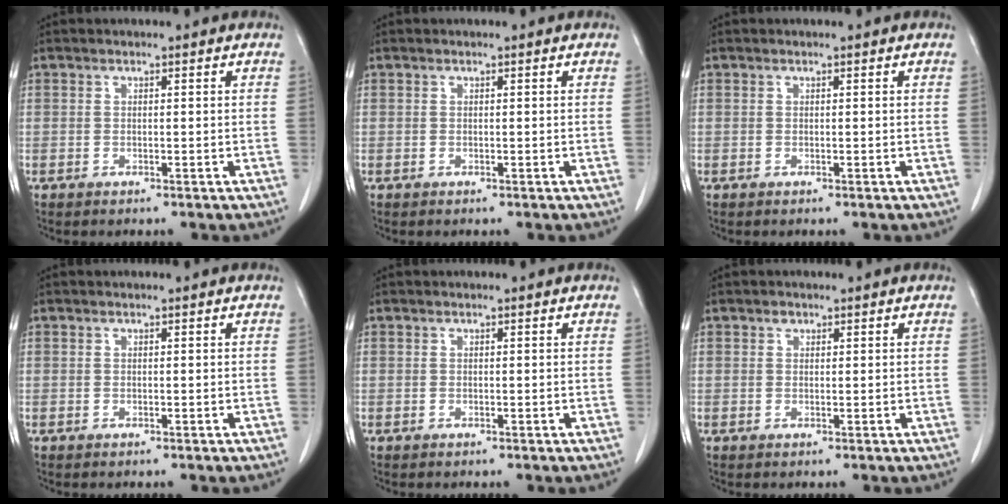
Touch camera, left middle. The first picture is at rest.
{"total": 0.0}
{"total": 0.0}
{"total": 0.0}
{"total": 0.0}
{"total": 0.7, "force": [0.4, 0.5, 0.2], "torque": [-0.002, -0.002, 0.005]}